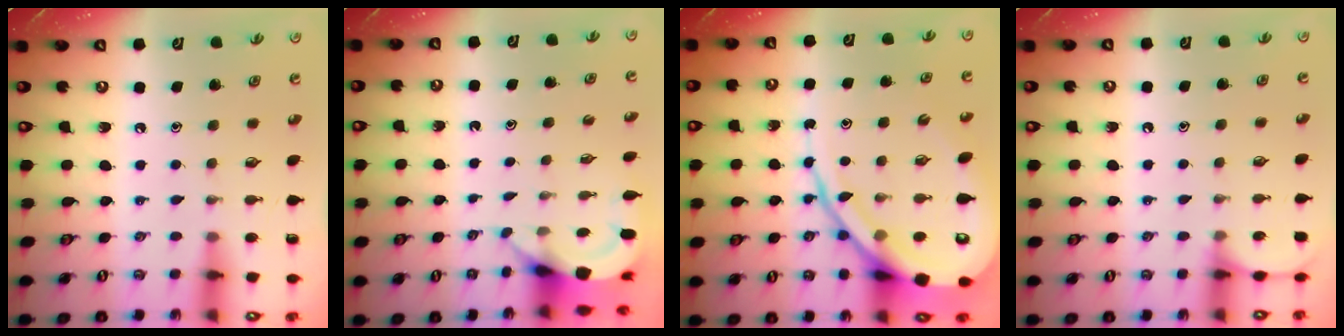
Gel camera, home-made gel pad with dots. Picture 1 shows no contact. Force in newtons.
{"total": 3.6, "press": 3.6, "slide": 0.2}
{"total": 16.7, "press": 16.6, "slide": 1.8}
{"total": 5.1, "press": 5.0, "slide": 0.7}